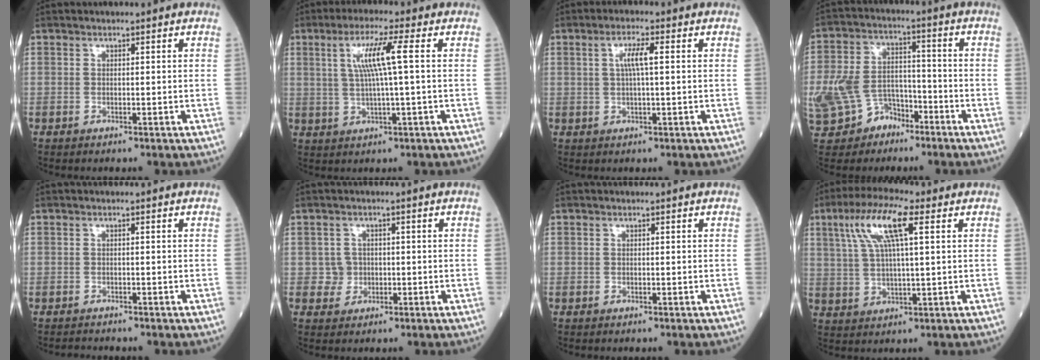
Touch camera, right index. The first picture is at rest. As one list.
[{"total": 6.9, "force": [1.5, -0.5, 6.7], "torque": [-0.129, 0.007, 0.032]}, {"total": 3.7, "force": [0.7, 0.3, 3.6], "torque": [-0.070, 0.006, 0.013]}, {"total": 13.2, "force": [-7.0, 9.3, 6.3], "torque": [-0.161, 0.018, -0.114]}, {"total": 1.0, "force": [-1.0, 0.0, -0.1], "torque": [-0.006, -0.007, -0.014]}, {"total": 2.4, "force": [-0.3, 2.3, 0.2], "torque": [0.004, 0.007, -0.004]}, {"total": 0.0}, {"total": 10.0, "force": [4.1, 1.5, 9.0], "torque": [-0.184, 0.021, 0.076]}]